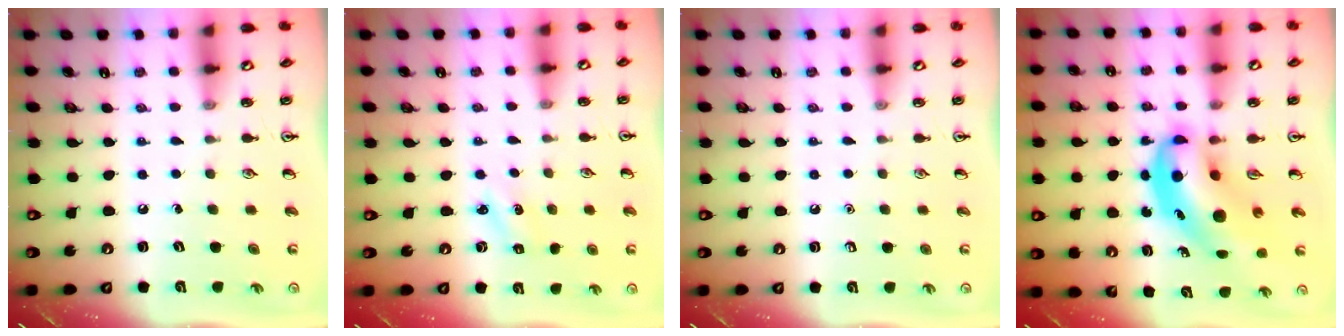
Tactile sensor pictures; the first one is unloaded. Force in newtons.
{"total": 1.6, "press": 1.5, "slide": 0.6}
{"total": 0.0}
{"total": 10.0, "press": 9.5, "slide": 2.9}